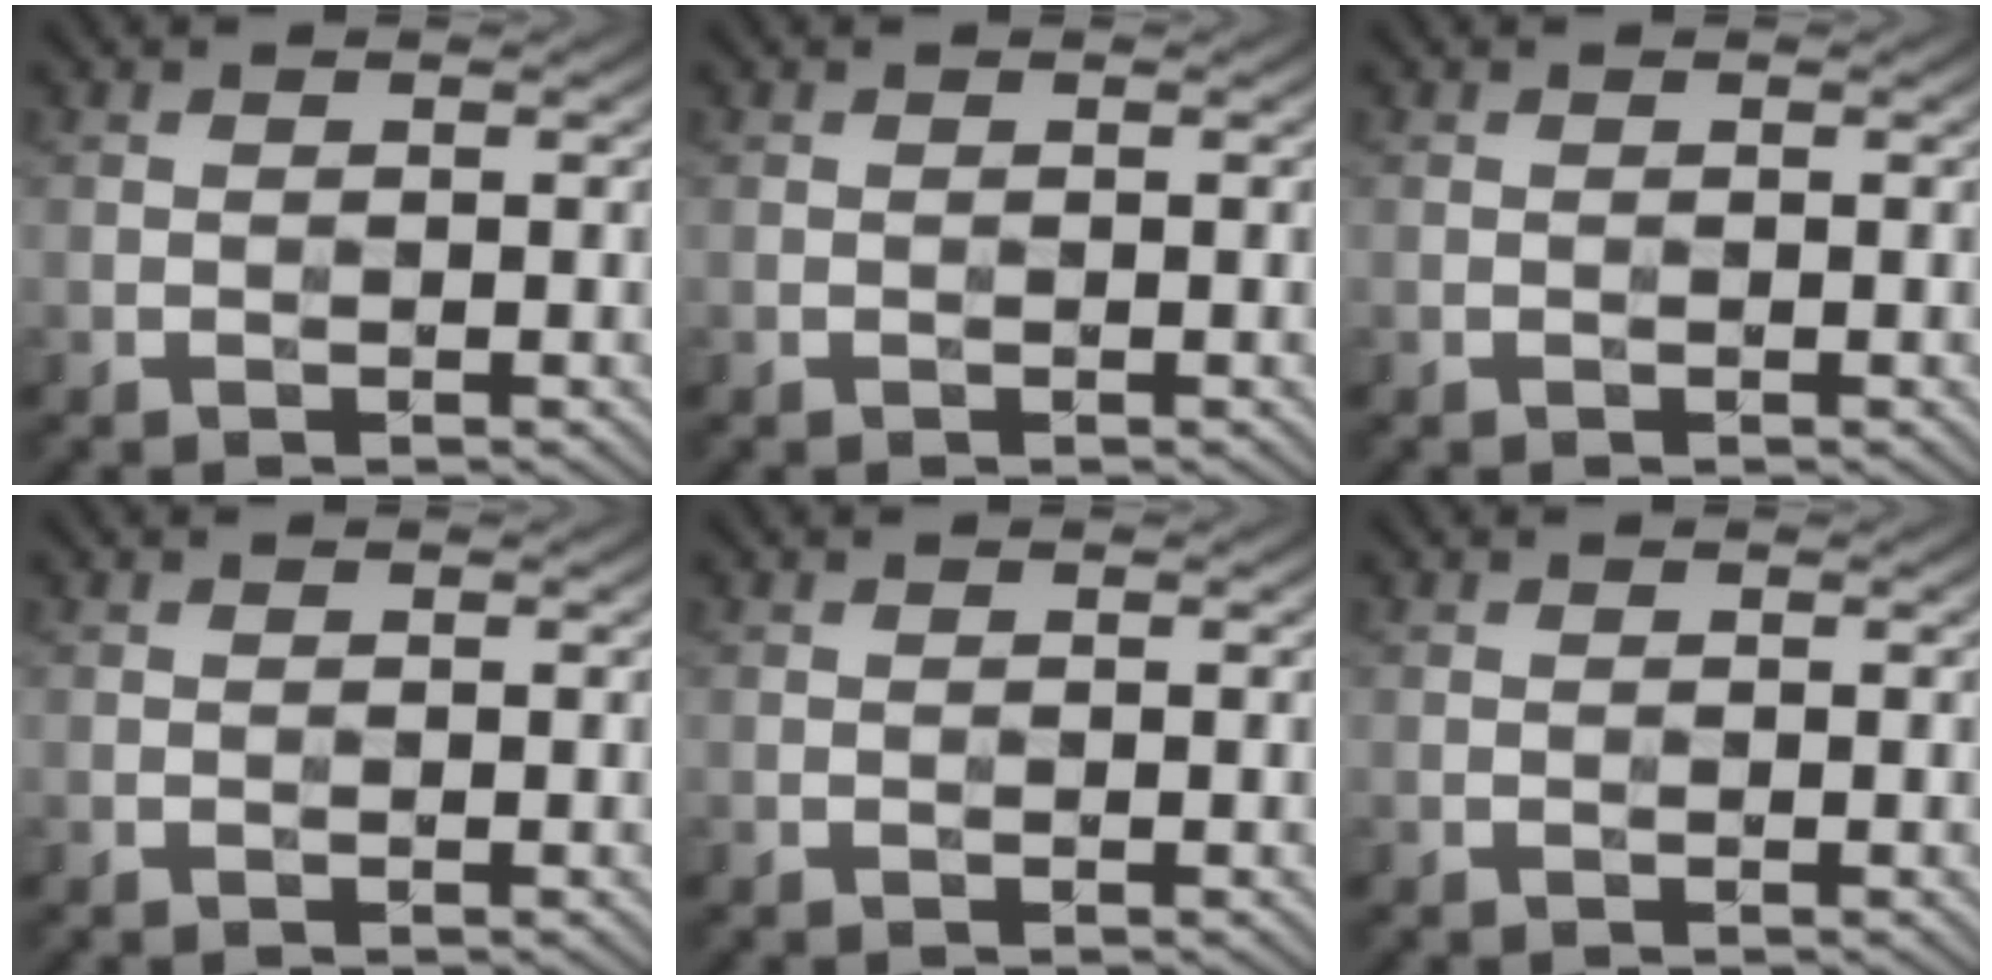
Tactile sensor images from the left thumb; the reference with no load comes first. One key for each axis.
{"total": 0.0}
{"total": 0.0}
{"total": 0.0}
{"total": 0.0}
{"total": 0.0}